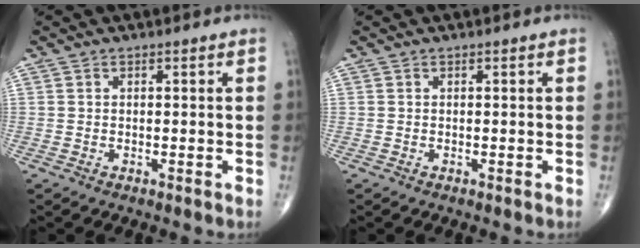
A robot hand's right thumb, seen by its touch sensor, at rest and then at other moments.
{"total": 0.0}